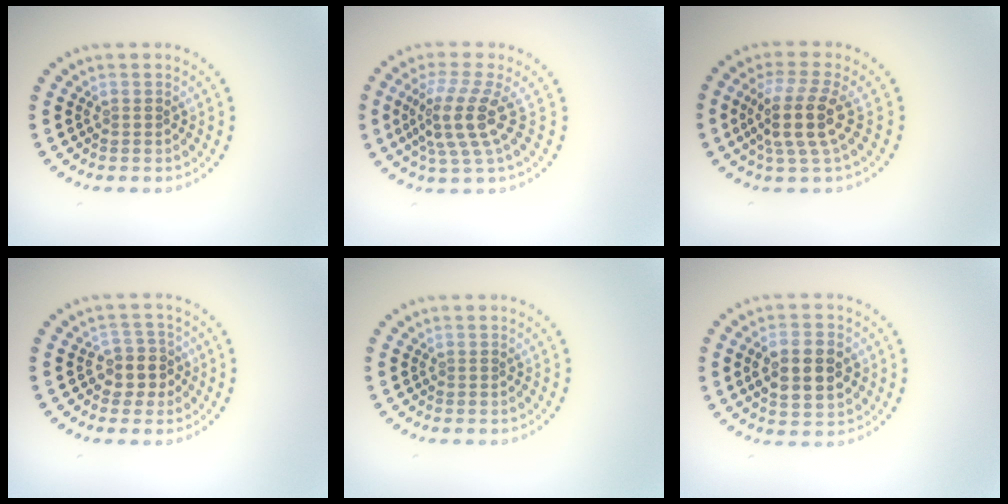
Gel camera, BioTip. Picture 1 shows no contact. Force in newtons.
{"total": 4.2, "press": 3.1, "slide": 2.8}
{"total": 4.2, "press": 3.4, "slide": 2.4}
{"total": 2.6, "press": 2.3, "slide": 1.3}
{"total": 0.0}
{"total": 5.5, "press": 5.5, "slide": 0.4}